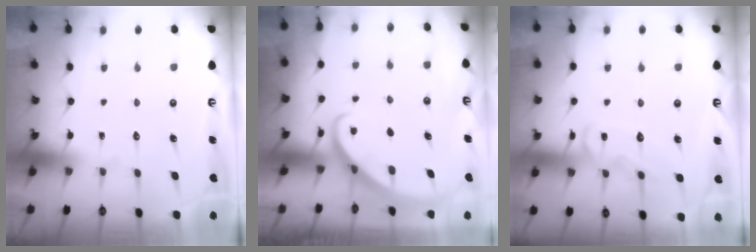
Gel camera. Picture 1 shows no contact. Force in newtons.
{"total": 2.9, "press": 2.9, "slide": 0.2}
{"total": 9.6, "press": 9.6, "slide": 0.7}